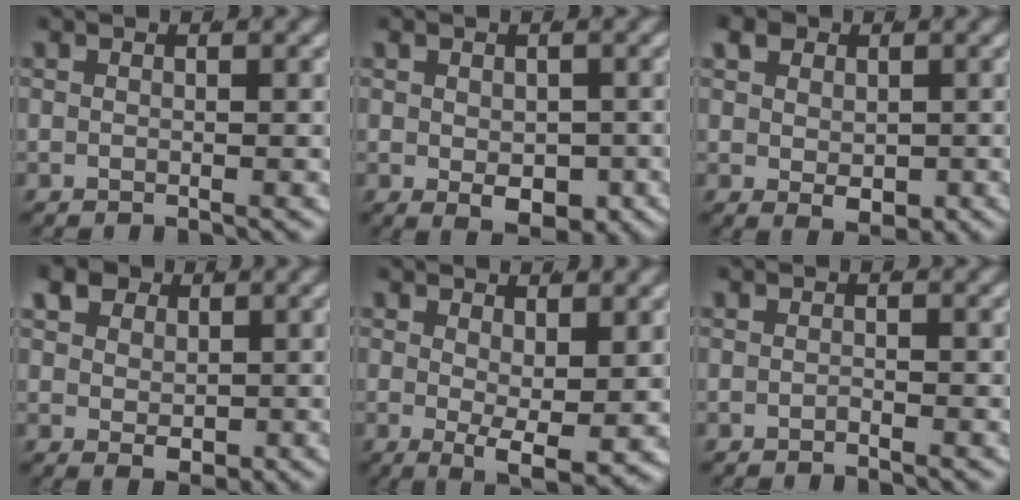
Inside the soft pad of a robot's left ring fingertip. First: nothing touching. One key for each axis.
{"total": 3.4, "fx": -1.5, "fy": 1.6, "fz": 2.7, "tx": -0.040, "ty": -0.024, "tz": -0.007}
{"total": 3.1, "fx": 0.0, "fy": 2.0, "fz": 2.4, "tx": -0.040, "ty": -0.022, "tz": 0.015}
{"total": 4.3, "fx": 1.2, "fy": 3.1, "fz": 2.7, "tx": -0.050, "ty": -0.016, "tz": 0.030}
{"total": 4.3, "fx": -1.2, "fy": 1.1, "fz": 3.9, "tx": -0.060, "ty": -0.035, "tz": -0.001}
{"total": 0.6, "fx": -0.5, "fy": -0.3, "fz": -0.1, "tx": 0.000, "ty": -0.007, "tz": -0.005}